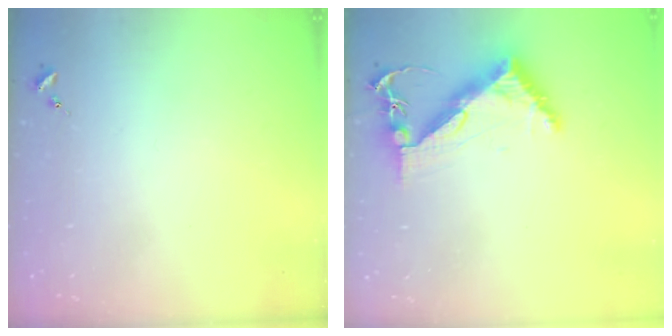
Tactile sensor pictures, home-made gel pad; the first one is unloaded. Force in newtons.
{"total": 8.3, "press": 8.2, "slide": 1.2}